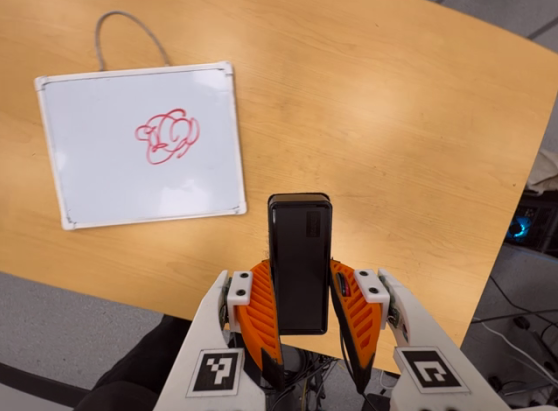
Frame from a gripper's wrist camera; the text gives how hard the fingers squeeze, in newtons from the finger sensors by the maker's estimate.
{"total": 4.6, "left": 3.4, "right": 5.7}